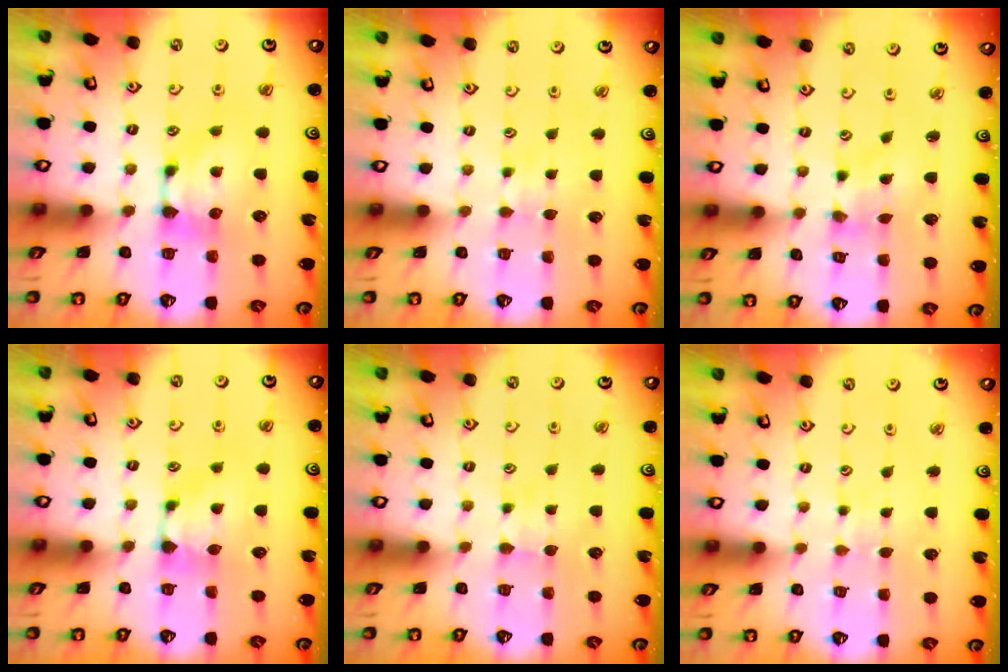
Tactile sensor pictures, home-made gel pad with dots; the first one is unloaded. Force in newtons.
{"total": 2.5, "press": 2.5, "slide": 0.5}
{"total": 2.6, "press": 2.4, "slide": 0.9}
{"total": 0.8, "press": 0.4, "slide": 0.6}
{"total": 1.9, "press": 1.9, "slide": 0.4}
{"total": 3.8, "press": 3.8, "slide": 0.2}